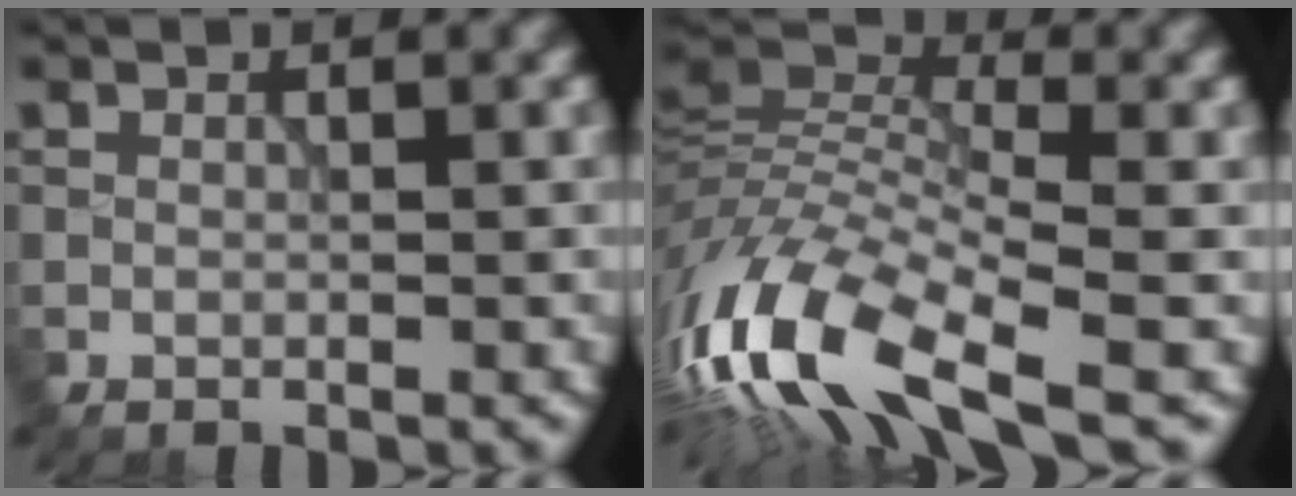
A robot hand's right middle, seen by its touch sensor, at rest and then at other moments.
{"total": 13.2, "force": [-5.7, 5.4, 10.6], "torque": [-0.226, -0.003, -0.116]}